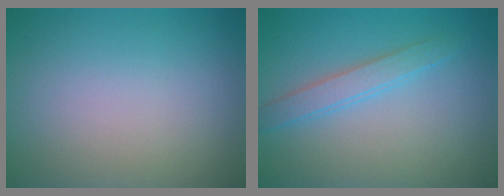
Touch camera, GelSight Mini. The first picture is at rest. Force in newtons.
{"total": 1.7, "press": 1.7, "slide": 0.1}